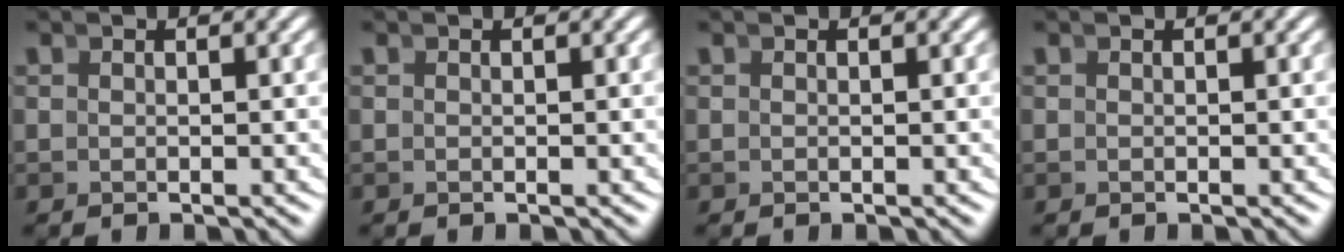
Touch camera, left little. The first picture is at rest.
{"total": 0.0}
{"total": 0.0}
{"total": 0.0}